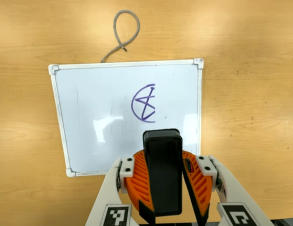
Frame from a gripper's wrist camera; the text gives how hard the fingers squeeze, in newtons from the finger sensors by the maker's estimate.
{"total": 10.5, "left": 10.9, "right": 10.0}